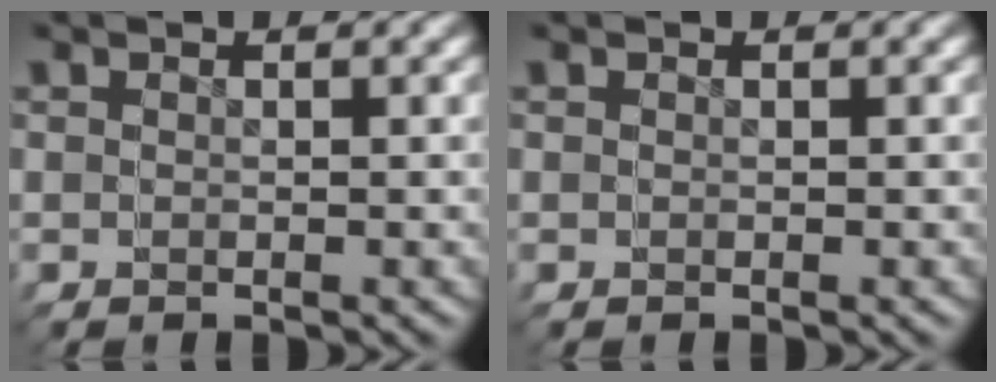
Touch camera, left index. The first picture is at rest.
{"total": 0.0}